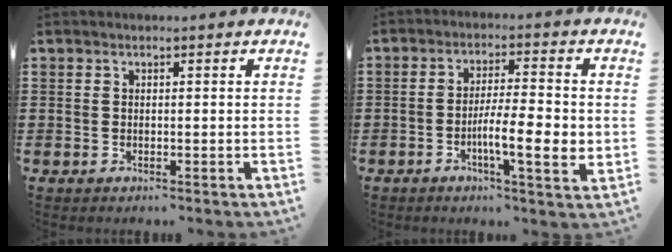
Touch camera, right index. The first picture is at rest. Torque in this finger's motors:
{"motor_torque": [1.43, 0.71, 0.36, 0.11]}